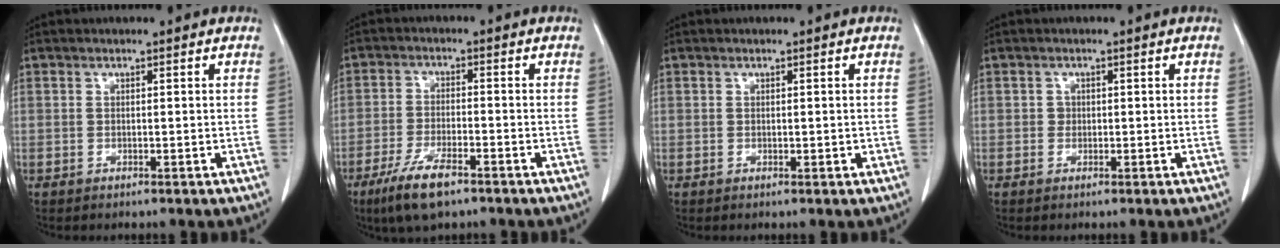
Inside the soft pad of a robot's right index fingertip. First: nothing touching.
{"total": 7.6, "force": [-5.0, 1.8, 5.5], "torque": [-0.112, -0.014, -0.088]}
{"total": 0.8, "force": [0.0, 0.4, 0.7], "torque": [-0.012, -0.002, 0.003]}
{"total": 0.9, "force": [0.0, 0.9, 0.2], "torque": [0.001, 0.003, 0.001]}